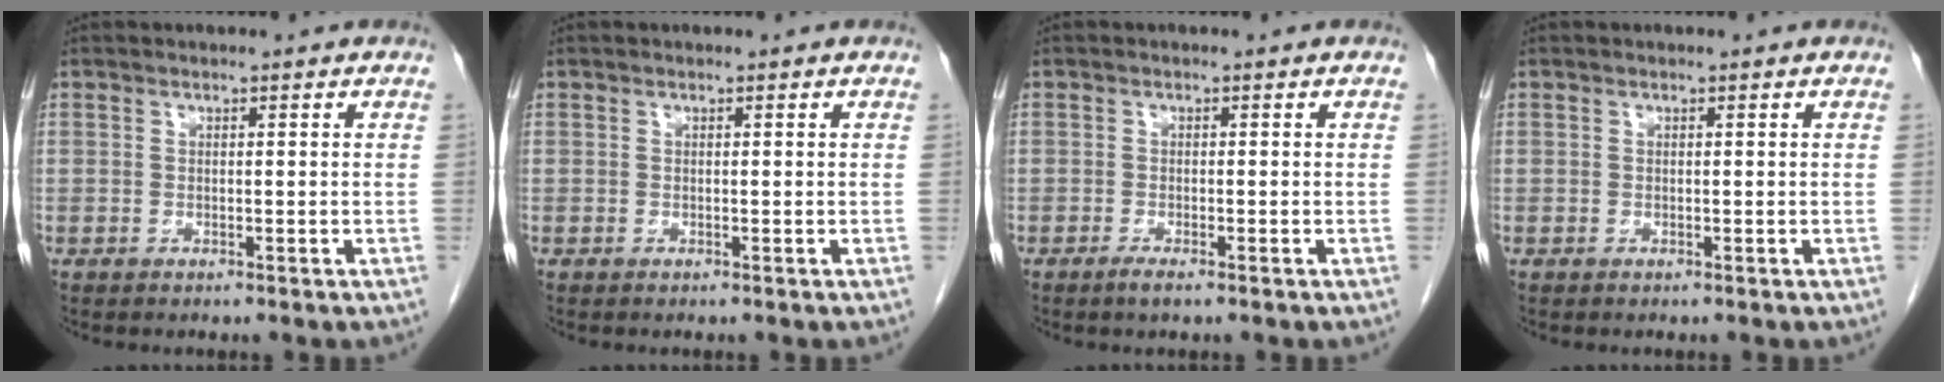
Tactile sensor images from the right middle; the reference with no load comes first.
{"total": 0.0}
{"total": 1.4, "force": [-1.0, 0.2, 1.1], "torque": [-0.022, -0.004, -0.017]}
{"total": 0.0}